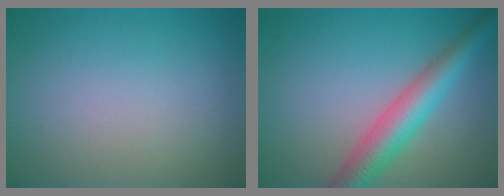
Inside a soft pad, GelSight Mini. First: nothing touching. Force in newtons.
{"total": 5.2, "press": 5.2, "slide": 0.2}